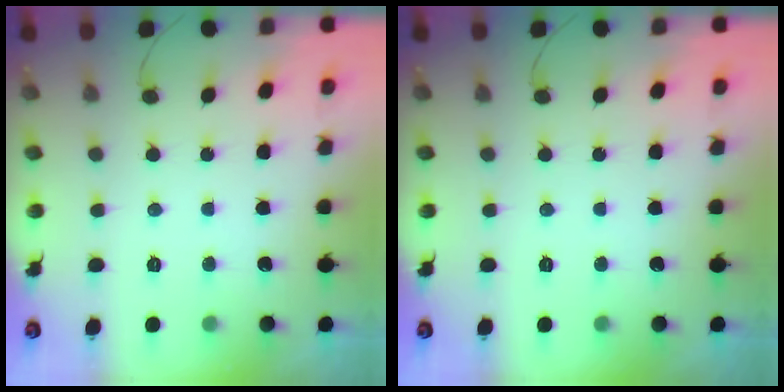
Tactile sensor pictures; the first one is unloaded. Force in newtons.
{"total": 0.0}